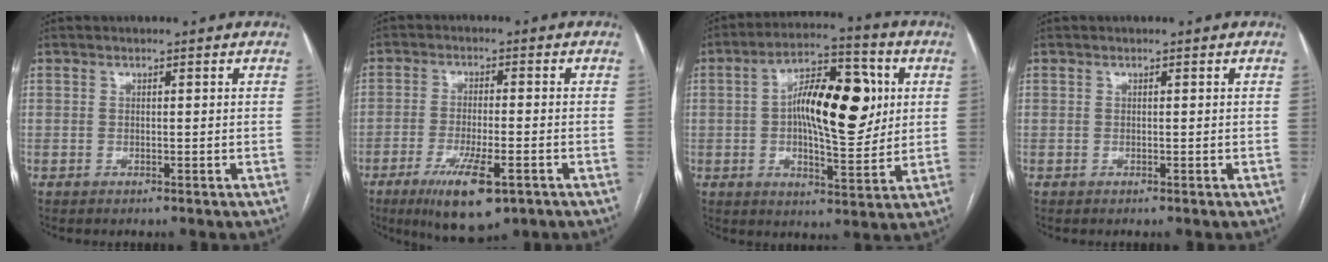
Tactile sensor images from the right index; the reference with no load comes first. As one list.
[{"total": 10.0, "force": [-5.3, 2.4, 8.2], "torque": [-0.148, -0.022, -0.078]}, {"total": 15.7, "force": [2.4, 5.5, 14.5], "torque": [-0.237, 0.026, 0.036]}, {"total": 0.0}]